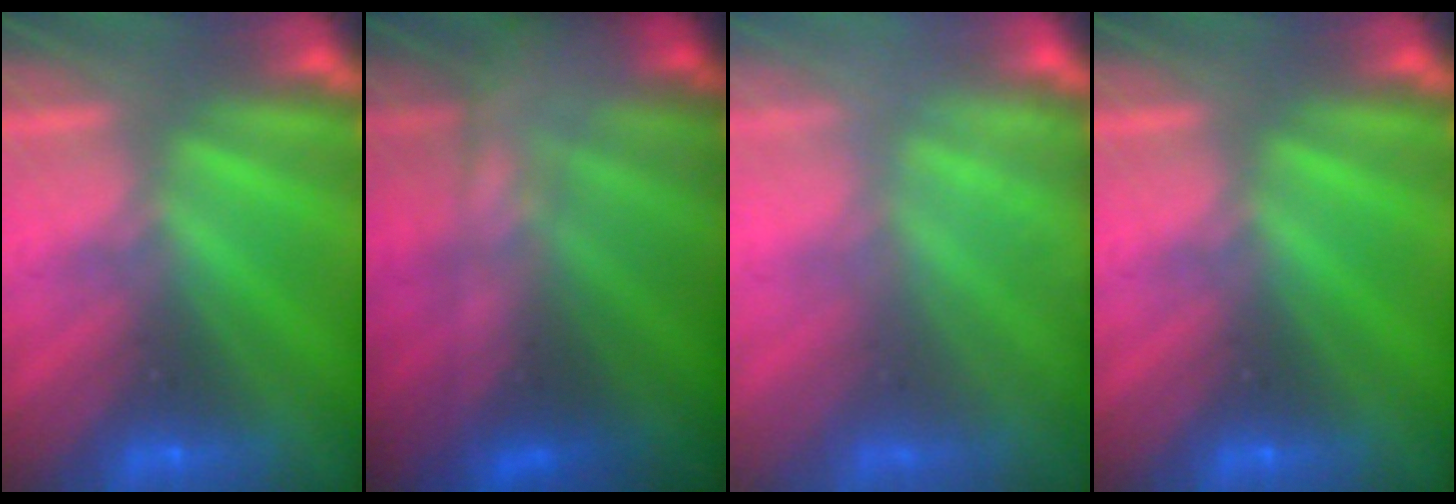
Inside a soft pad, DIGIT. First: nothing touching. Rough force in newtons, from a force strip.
{"total": 7.5}
{"total": 2.4}
{"total": 0.0}